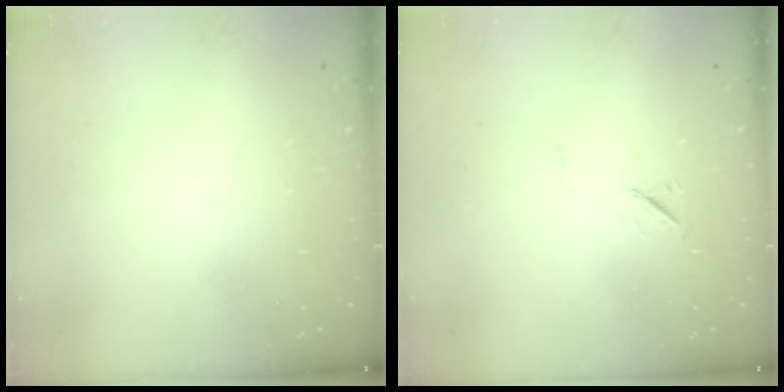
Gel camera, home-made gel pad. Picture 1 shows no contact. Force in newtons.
{"total": 5.0, "press": 4.6, "slide": 1.9}